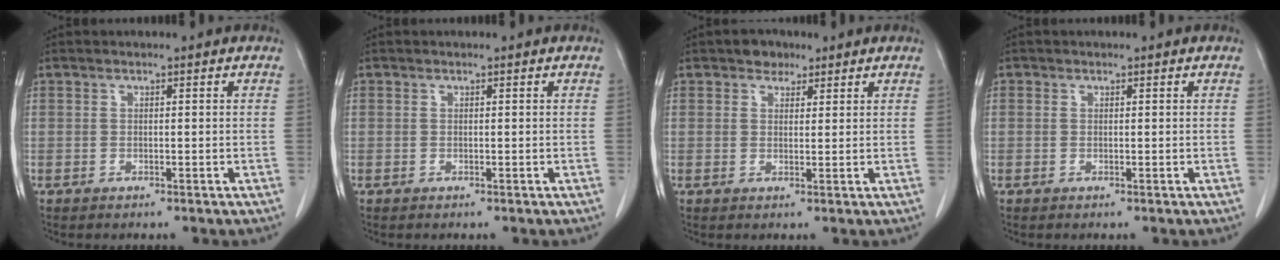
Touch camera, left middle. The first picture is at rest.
{"total": 0.0}
{"total": 2.7, "force": [1.8, 1.9, 0.7], "torque": [-0.012, 0.005, 0.027]}
{"total": 0.0}